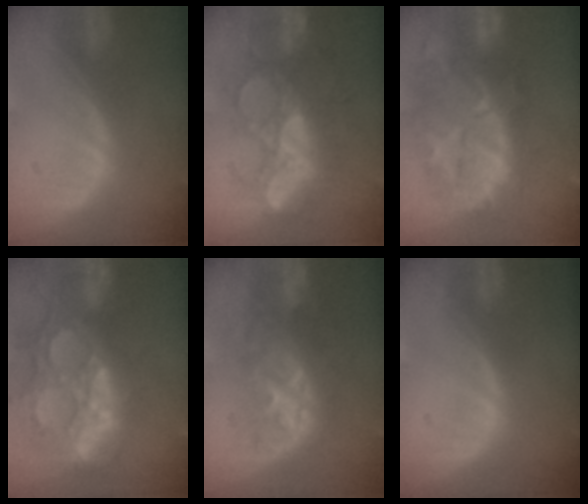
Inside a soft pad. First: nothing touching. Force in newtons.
{"total": 9.1, "press": 8.8, "slide": 2.1}
{"total": 11.4, "press": 10.5, "slide": 4.5}
{"total": 14.7, "press": 12.1, "slide": 8.3}
{"total": 8.6, "press": 8.6, "slide": 0.5}
{"total": 0.0}